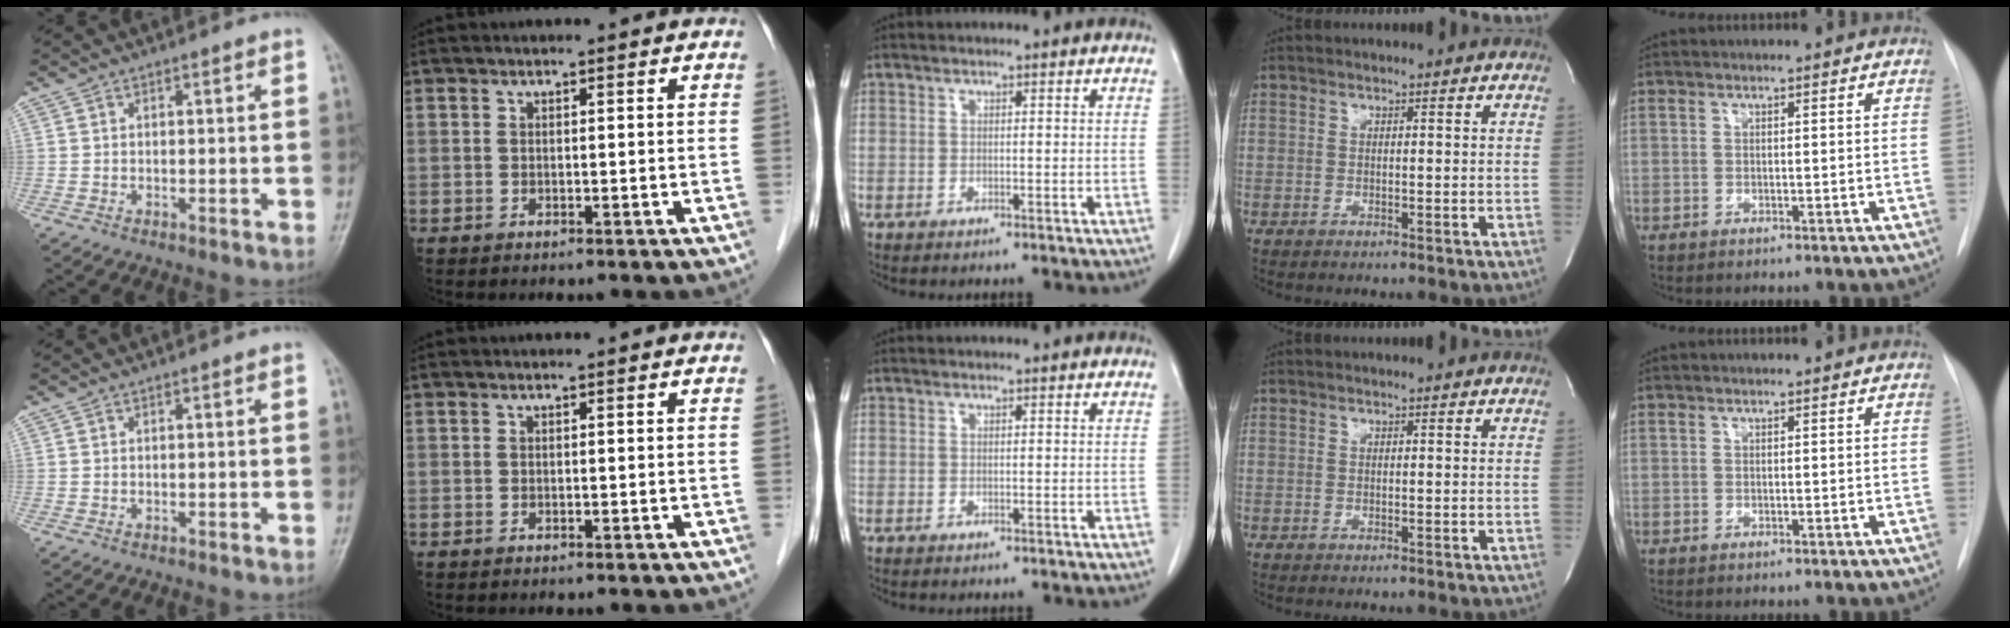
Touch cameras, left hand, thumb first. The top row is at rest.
{}